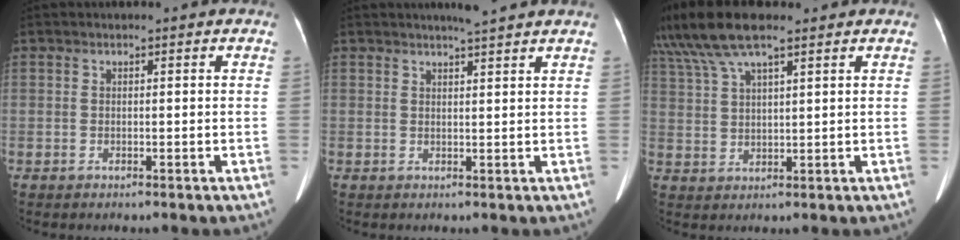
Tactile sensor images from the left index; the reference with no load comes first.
{"total": 4.2, "force": [3.8, -0.5, 1.8], "torque": [-0.027, 0.006, 0.049]}
{"total": 11.8, "force": [9.1, 2.4, 7.2], "torque": [-0.153, 0.036, 0.172]}